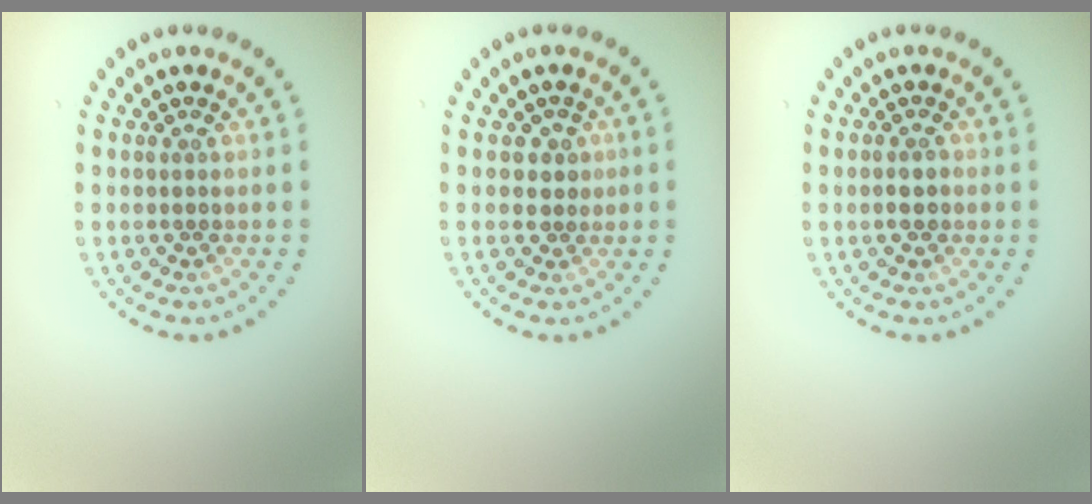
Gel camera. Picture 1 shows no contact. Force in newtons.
{"total": 1.5, "press": 1.2, "slide": 0.8}
{"total": 1.2, "press": 1.1, "slide": 0.3}